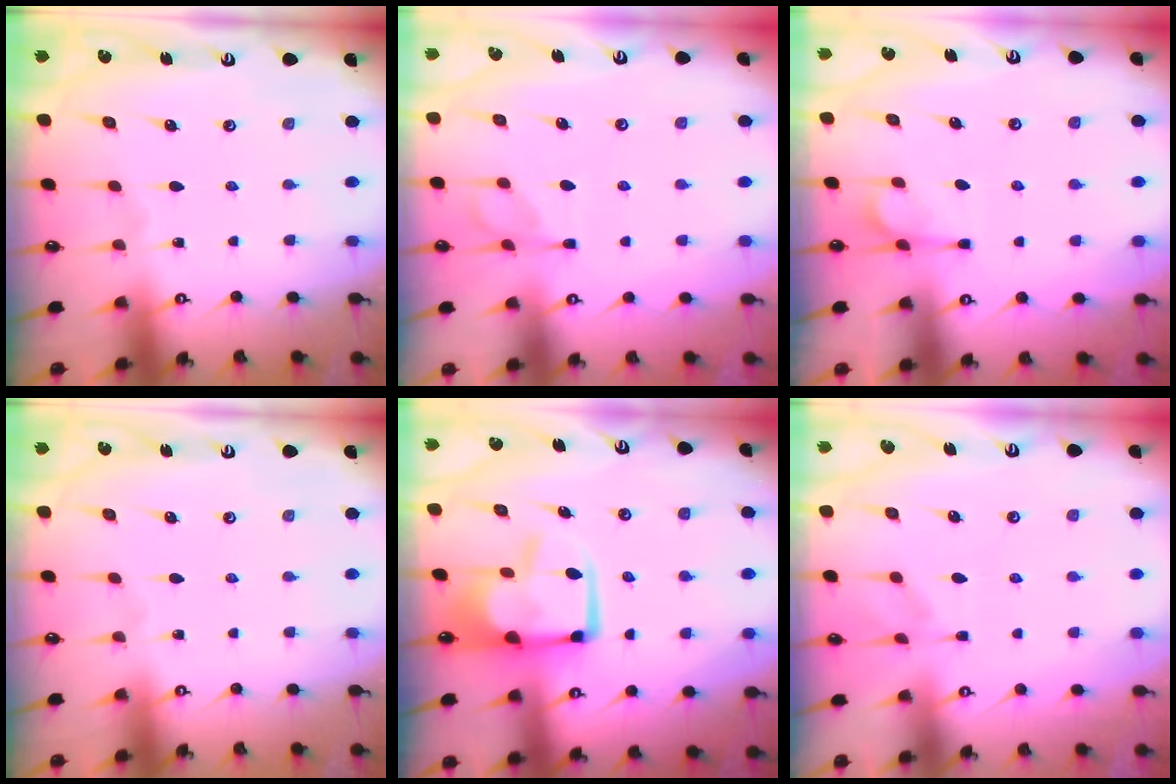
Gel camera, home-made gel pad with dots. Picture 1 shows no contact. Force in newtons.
{"total": 2.1, "press": 1.7, "slide": 1.1}
{"total": 1.6, "press": 0.9, "slide": 1.3}
{"total": 0.0}
{"total": 10.9, "press": 10.8, "slide": 1.3}
{"total": 3.8, "press": 3.6, "slide": 1.2}